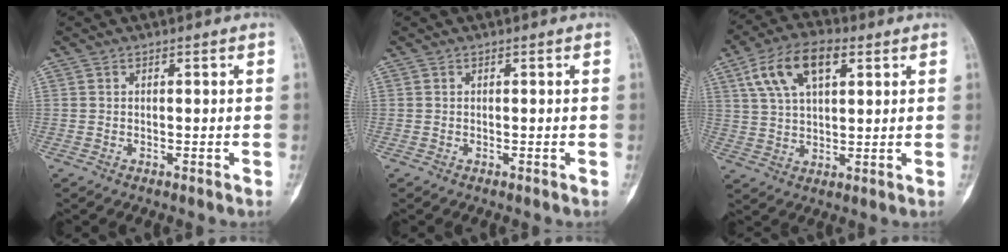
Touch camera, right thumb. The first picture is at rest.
{"total": 0.0}
{"total": 12.3, "force": [5.3, 6.1, 9.3], "torque": [-0.166, 0.007, 0.096]}